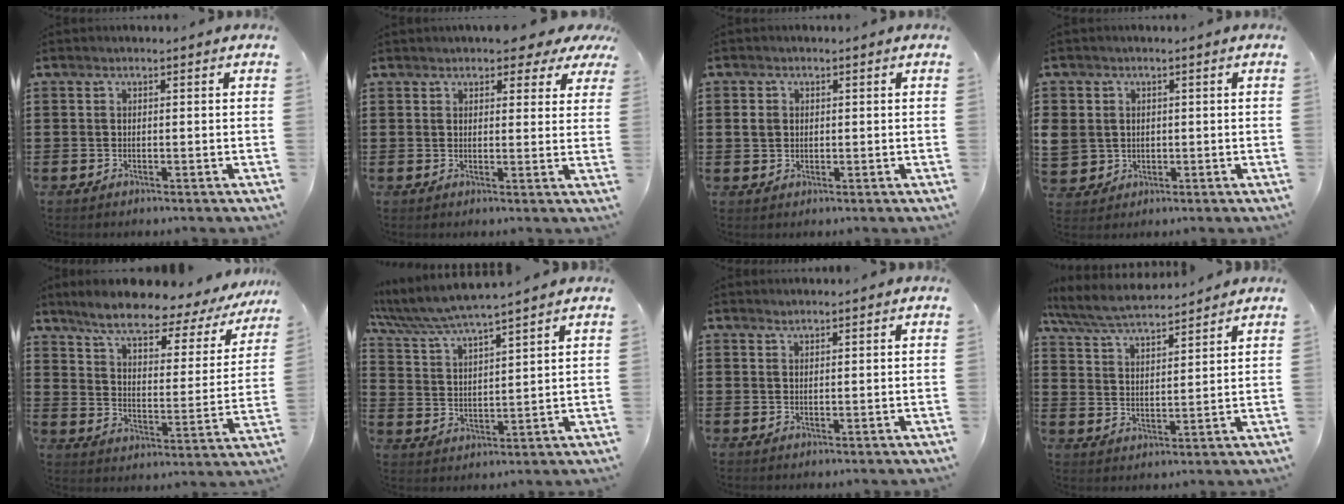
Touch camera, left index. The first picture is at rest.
{"total": 3.8, "force": [3.1, 1.4, 1.7], "torque": [-0.027, -0.004, 0.054]}
{"total": 1.8, "force": [0.3, 1.6, 0.9], "torque": [-0.022, 0.008, 0.004]}
{"total": 3.2, "force": [0.4, 3.2, 0.1], "torque": [-0.021, 0.010, 0.004]}
{"total": 6.5, "force": [5.6, 0.9, 3.2], "torque": [-0.081, -0.032, 0.087]}
{"total": 5.1, "force": [4.8, -0.1, 1.8], "torque": [-0.059, -0.031, 0.078]}
{"total": 0.8, "force": [0.8, 0.1, 0.1], "torque": [-0.003, -0.001, 0.016]}
{"total": 6.4, "force": [5.9, 0.6, 2.2], "torque": [-0.067, -0.026, 0.104]}